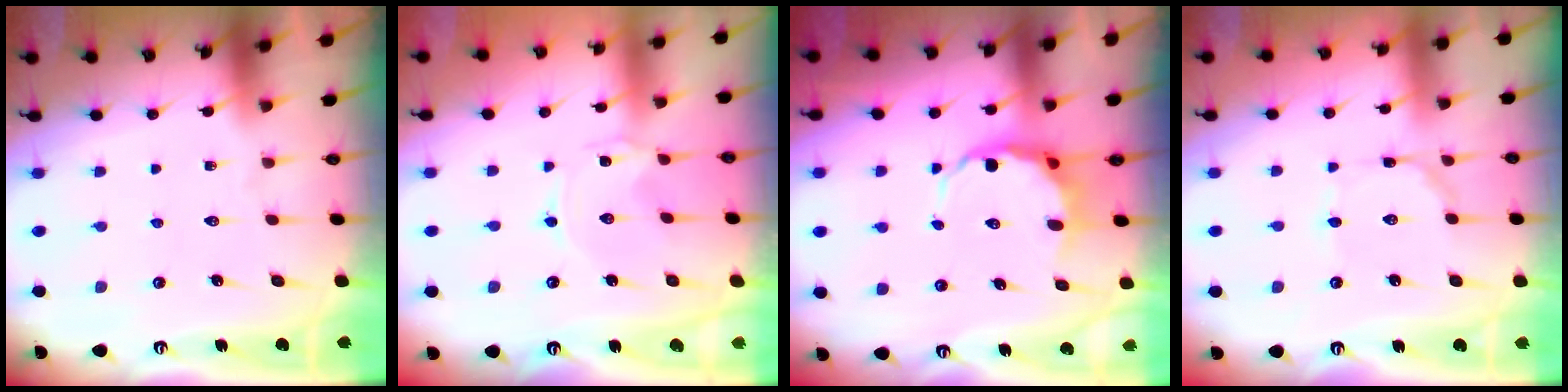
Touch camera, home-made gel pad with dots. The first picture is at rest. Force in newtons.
{"total": 0.0}
{"total": 6.4, "press": 6.0, "slide": 2.3}
{"total": 2.5, "press": 2.5, "slide": 0.1}